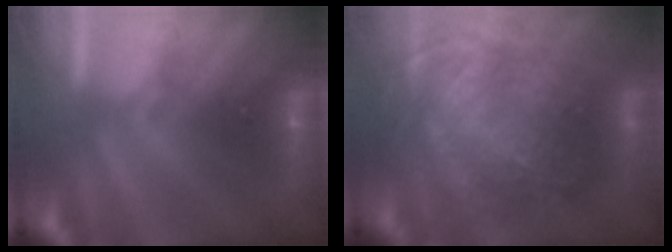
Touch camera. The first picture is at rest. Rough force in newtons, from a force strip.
{"total": 11.3}